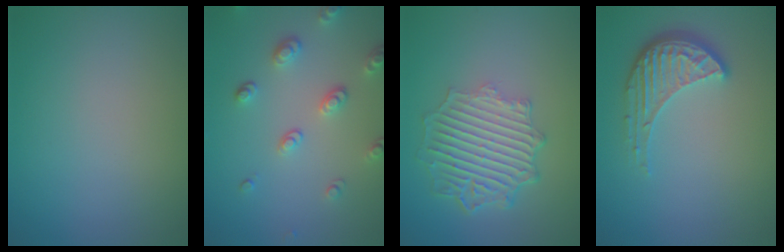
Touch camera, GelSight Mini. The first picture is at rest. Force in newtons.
{"total": 2.9, "press": 2.6, "slide": 1.3}
{"total": 6.3, "press": 4.7, "slide": 4.2}
{"total": 4.0, "press": 3.1, "slide": 2.6}